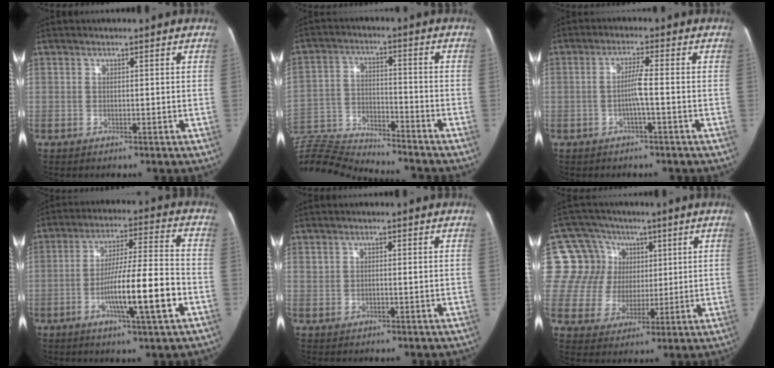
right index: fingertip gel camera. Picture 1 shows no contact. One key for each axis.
{"total": 18.1, "fx": -17.5, "fy": 1.2, "fz": 4.5, "tx": -0.100, "ty": 0.007, "tz": -0.283}
{"total": 3.5, "fx": -0.9, "fy": -0.4, "fz": 3.3, "tx": -0.060, "ty": 0.002, "tz": -0.019}
{"total": 13.1, "fx": -4.3, "fy": 0.4, "fz": 12.3, "tx": -0.210, "ty": -0.001, "tz": -0.073}
{"total": 0.9, "fx": 0.2, "fy": 0.5, "fz": 0.8, "tx": -0.017, "ty": 0.009, "tz": 0.006}
{"total": 17.7, "fx": 5.6, "fy": 16.2, "fz": 4.6, "tx": -0.125, "ty": 0.077, "tz": 0.115}